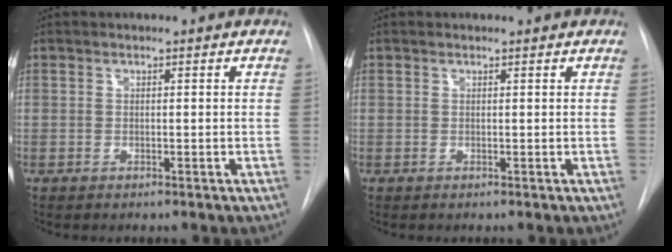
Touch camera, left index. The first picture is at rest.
{"total": 0.0}